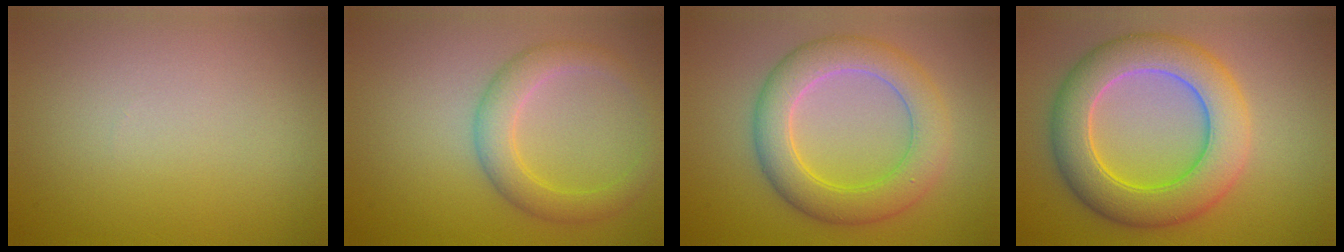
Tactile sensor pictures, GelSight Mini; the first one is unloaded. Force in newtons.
{"total": 3.6, "press": 3.6, "slide": 0.1}
{"total": 6.1, "press": 6.1, "slide": 0.2}
{"total": 8.3, "press": 8.3, "slide": 0.2}